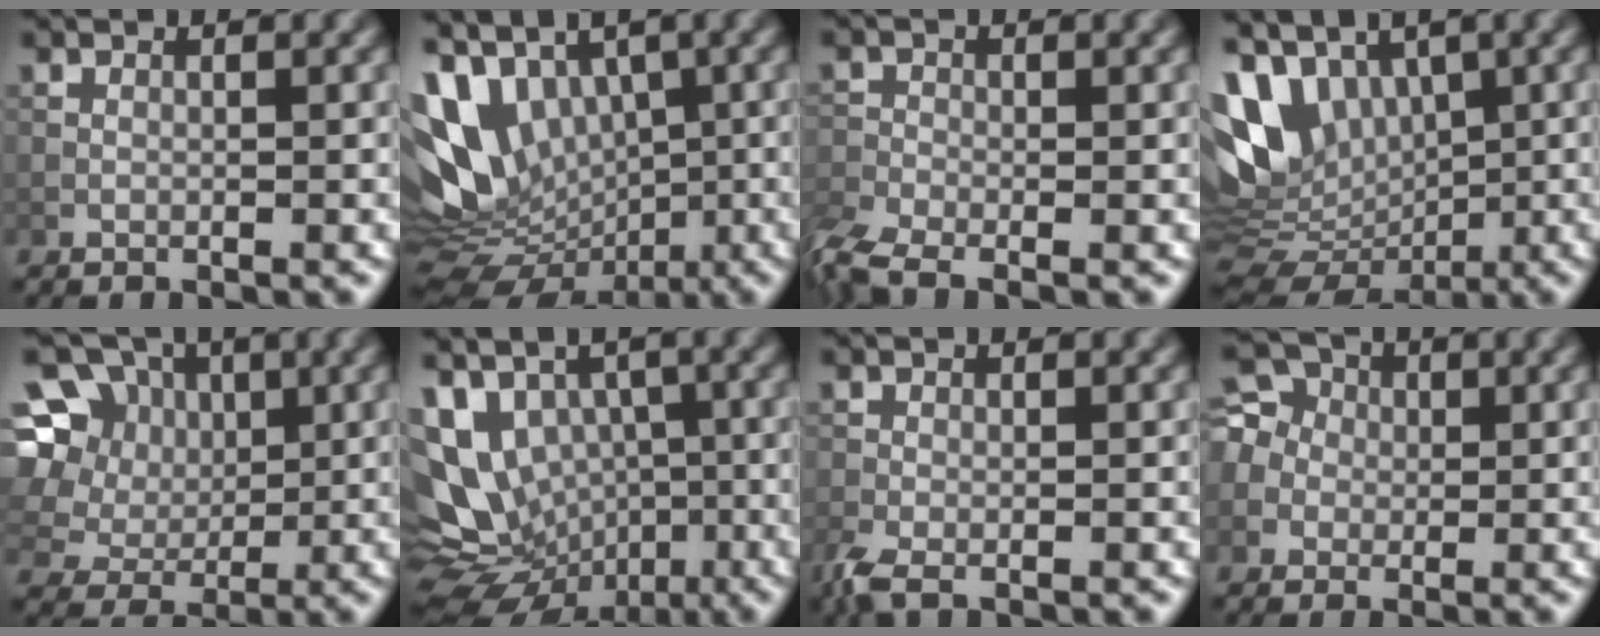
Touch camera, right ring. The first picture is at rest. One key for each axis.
{"total": 12.3, "fx": 1.3, "fy": 8.7, "fz": 8.6, "tx": -0.179, "ty": 0.008, "tz": 0.023}
{"total": 5.3, "fx": -3.7, "fy": 2.0, "fz": 3.2, "tx": -0.074, "ty": -0.016, "tz": -0.089}
{"total": 12.1, "fx": 2.6, "fy": 8.5, "fz": 8.2, "tx": -0.154, "ty": 0.018, "tz": 0.062}
{"total": 11.8, "fx": 2.5, "fy": 10.3, "fz": 5.2, "tx": -0.153, "ty": 0.045, "tz": 0.026}
{"total": 12.7, "fx": -0.7, "fy": 10.6, "fz": 7.0, "tx": -0.143, "ty": 0.010, "tz": -0.004}
{"total": 2.3, "fx": -1.5, "fy": 0.8, "fz": 1.5, "tx": -0.041, "ty": -0.006, "tz": -0.038}
{"total": 5.4, "fx": 0.1, "fy": 5.0, "fz": 2.2, "tx": -0.047, "ty": 0.028, "tz": -0.025}